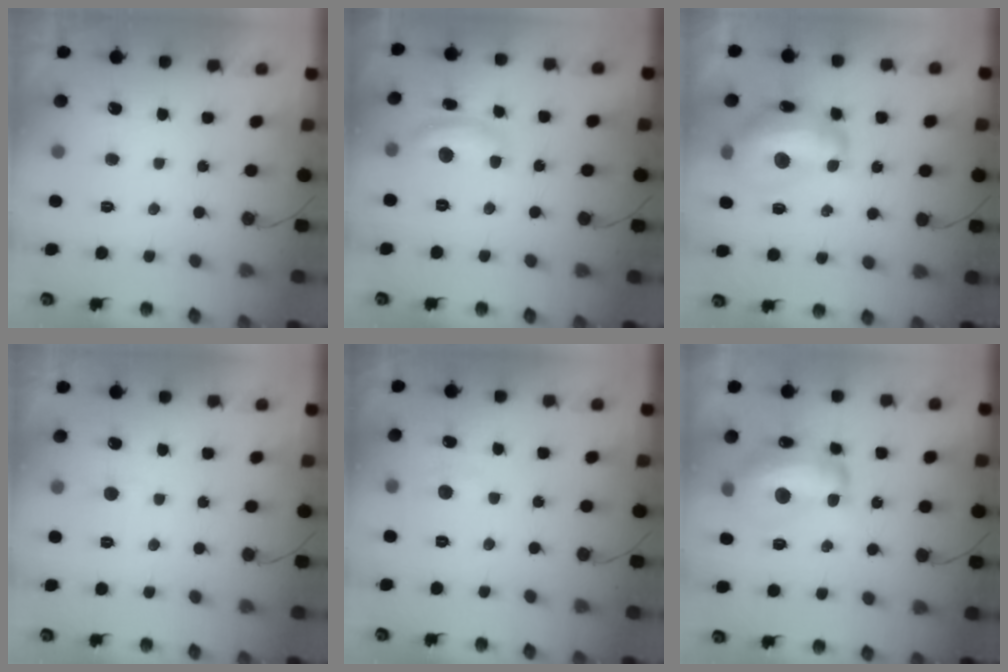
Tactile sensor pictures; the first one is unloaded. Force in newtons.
{"total": 10.6, "press": 10.6, "slide": 0.6}
{"total": 14.8, "press": 14.8, "slide": 1.3}
{"total": 2.0, "press": 2.0, "slide": 0.2}
{"total": 5.3, "press": 5.2, "slide": 0.7}
{"total": 15.5, "press": 15.5, "slide": 0.9}